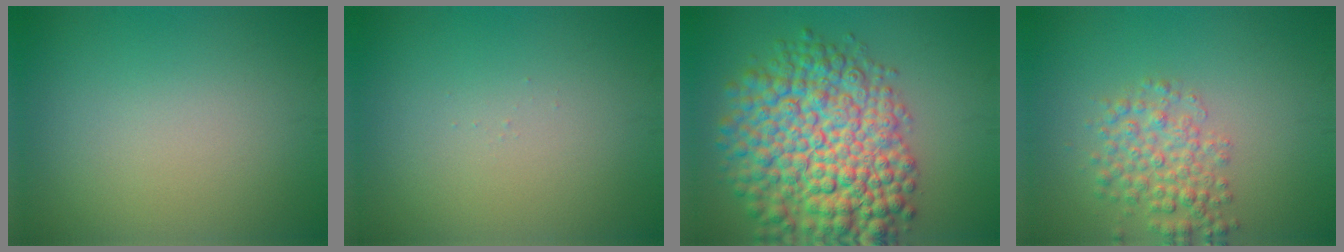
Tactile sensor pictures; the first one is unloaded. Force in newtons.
{"total": 0.0}
{"total": 12.1, "press": 12.1, "slide": 0.4}
{"total": 3.5, "press": 3.5, "slide": 0.1}